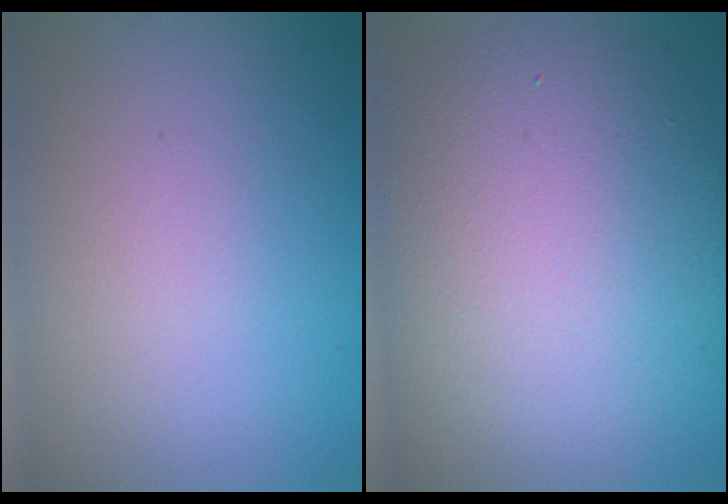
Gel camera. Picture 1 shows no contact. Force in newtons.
{"total": 11.8, "press": 11.7, "slide": 1.1}